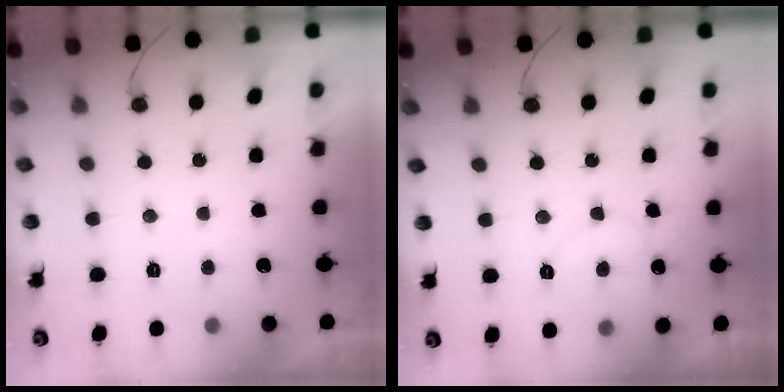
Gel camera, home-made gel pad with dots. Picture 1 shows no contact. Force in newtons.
{"total": 6.9, "press": 6.9, "slide": 0.4}